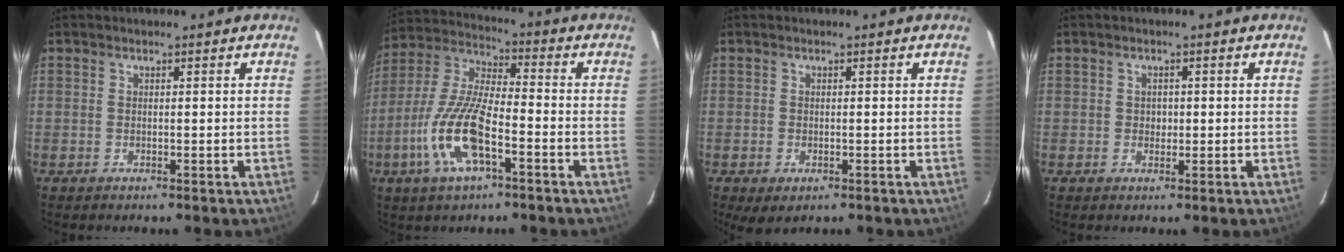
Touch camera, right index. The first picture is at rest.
{"total": 14.7, "force": [-6.1, 4.6, 12.5], "torque": [-0.270, -0.008, -0.121]}
{"total": 3.0, "force": [-1.2, 1.9, 2.0], "torque": [-0.037, -0.011, -0.015]}
{"total": 1.6, "force": [0.0, 1.6, 0.4], "torque": [-0.003, 0.004, 0.001]}